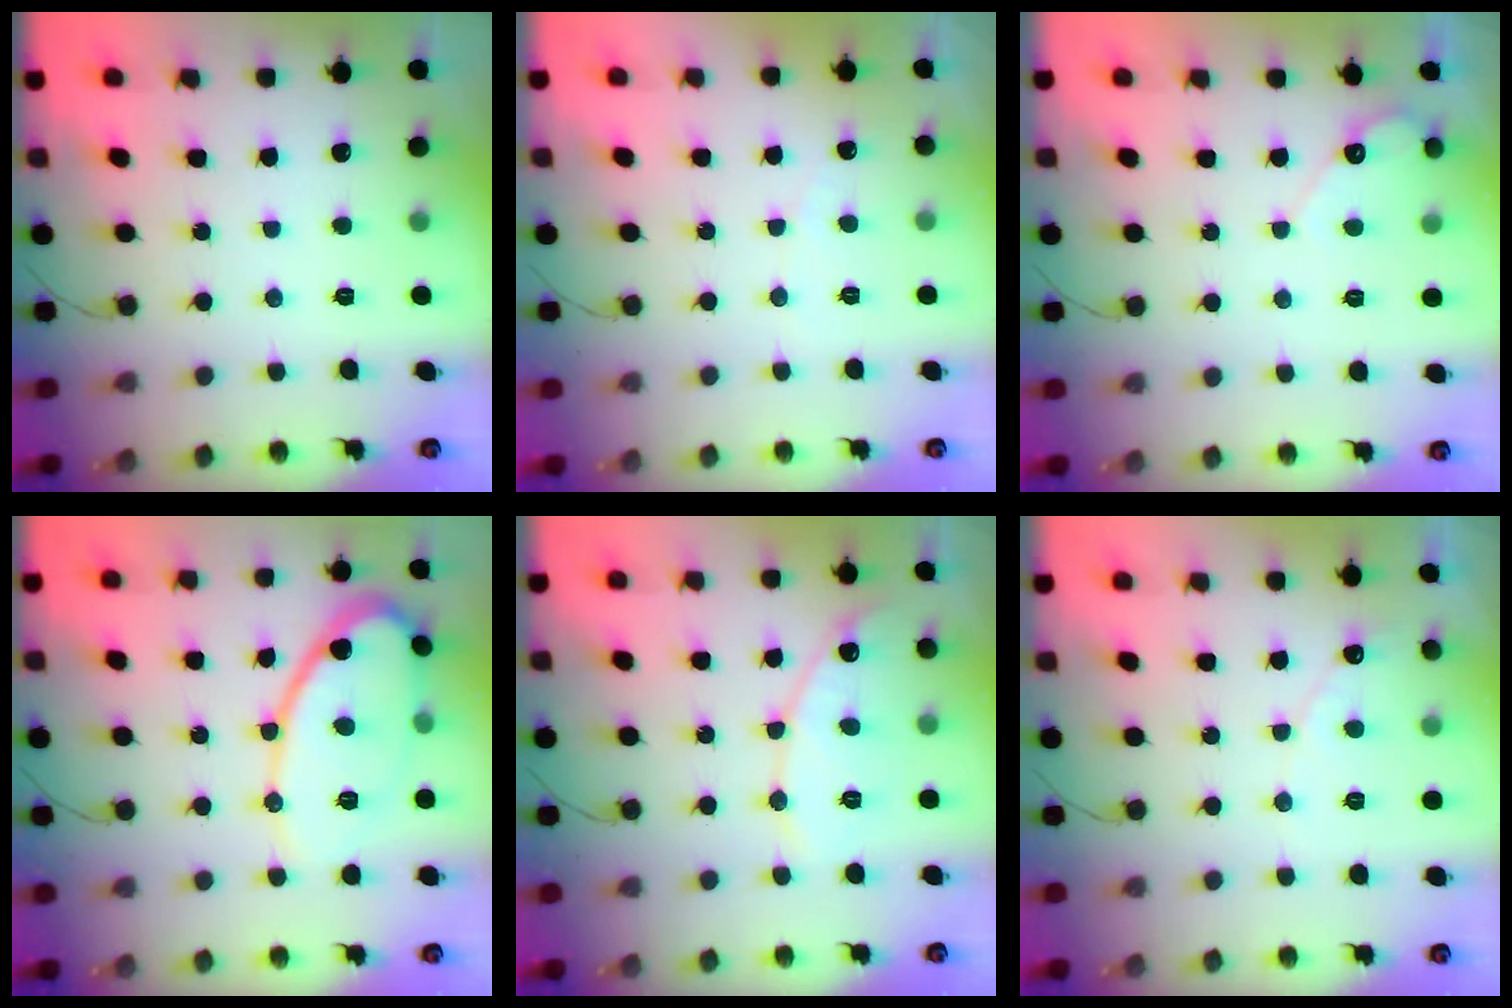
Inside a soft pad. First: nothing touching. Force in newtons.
{"total": 1.9, "press": 1.9, "slide": 0.2}
{"total": 3.8, "press": 3.8, "slide": 0.2}
{"total": 14.8, "press": 14.8, "slide": 1.2}
{"total": 10.1, "press": 10.1, "slide": 0.9}
{"total": 3.7, "press": 3.7, "slide": 0.2}